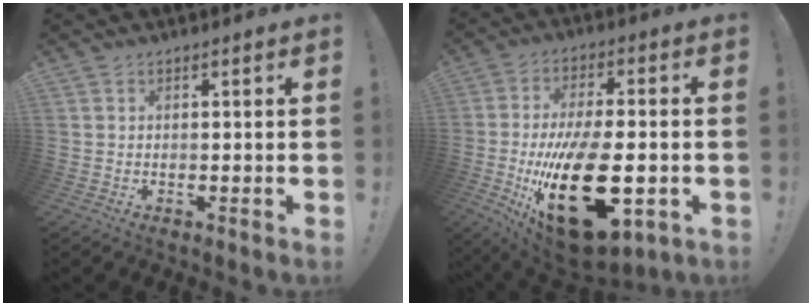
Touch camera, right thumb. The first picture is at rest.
{"total": 27.8, "force": [-6.1, 12.9, 23.8], "torque": [-0.417, 0.013, -0.081]}